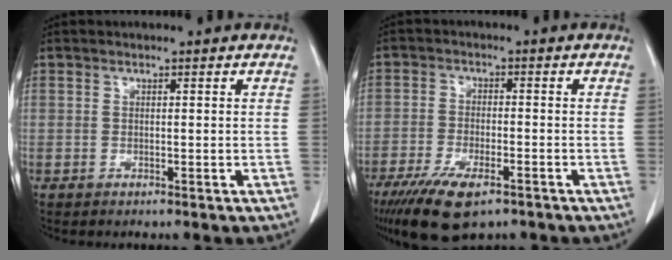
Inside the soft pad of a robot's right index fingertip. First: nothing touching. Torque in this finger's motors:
{"motor_torque": [1.15, -0.99, 0.26, 0.12]}